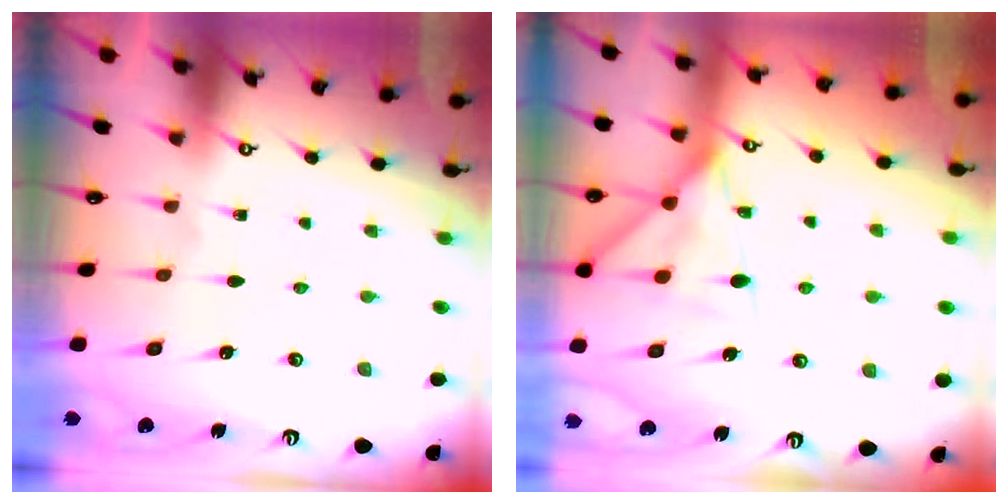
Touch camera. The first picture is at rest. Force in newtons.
{"total": 13.4, "press": 13.3, "slide": 1.4}